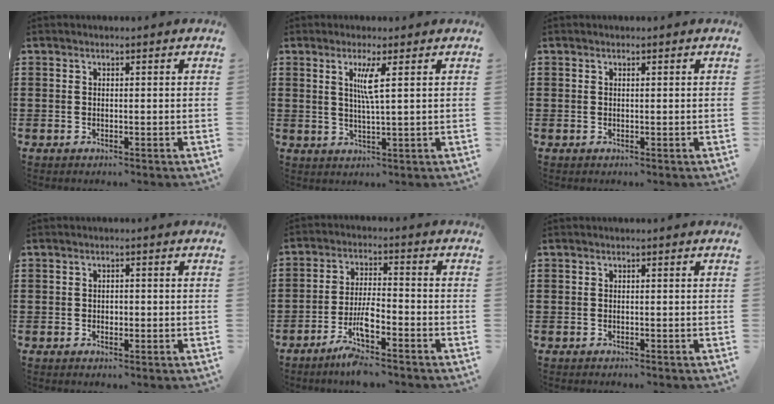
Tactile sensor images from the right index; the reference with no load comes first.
{"total": 3.8, "force": [1.3, -0.3, 3.6], "torque": [-0.075, -0.006, 0.018]}
{"total": 0.0}
{"total": 1.0, "force": [-0.2, 0.6, 0.7], "torque": [-0.015, 0.002, -0.004]}
{"total": 6.0, "force": [-4.0, 1.2, 4.2], "torque": [-0.091, -0.006, -0.078]}
{"total": 0.0}